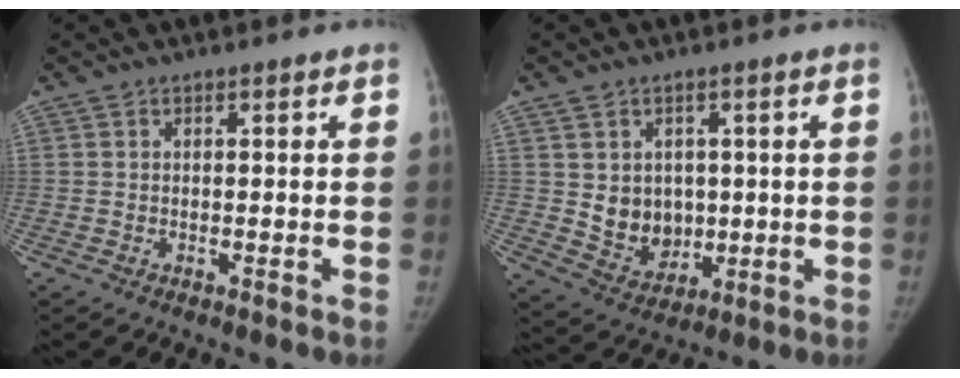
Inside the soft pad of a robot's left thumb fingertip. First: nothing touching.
{"total": 8.4, "force": [0.7, 7.0, 4.7], "torque": [-0.039, -0.013, 0.033]}